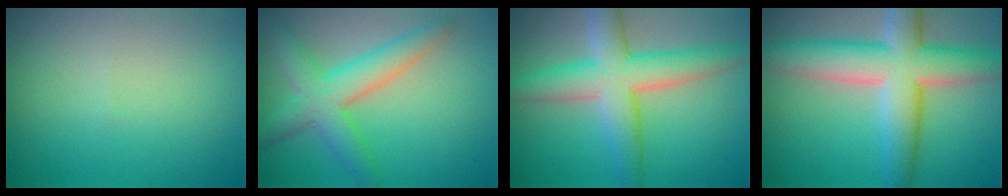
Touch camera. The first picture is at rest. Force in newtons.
{"total": 4.9, "press": 4.9, "slide": 0.2}
{"total": 6.5, "press": 6.5, "slide": 0.4}
{"total": 8.4, "press": 8.4, "slide": 0.4}